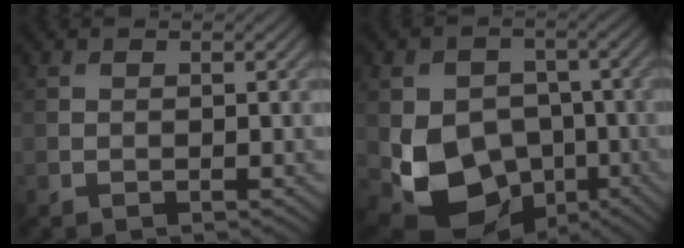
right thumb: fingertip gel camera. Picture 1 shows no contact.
{"total": 11.4, "force": [-3.4, 8.9, 6.2], "torque": [-0.119, -0.031, -0.065]}